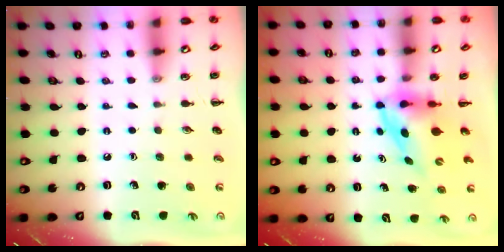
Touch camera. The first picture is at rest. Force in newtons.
{"total": 3.7, "press": 3.7, "slide": 0.6}